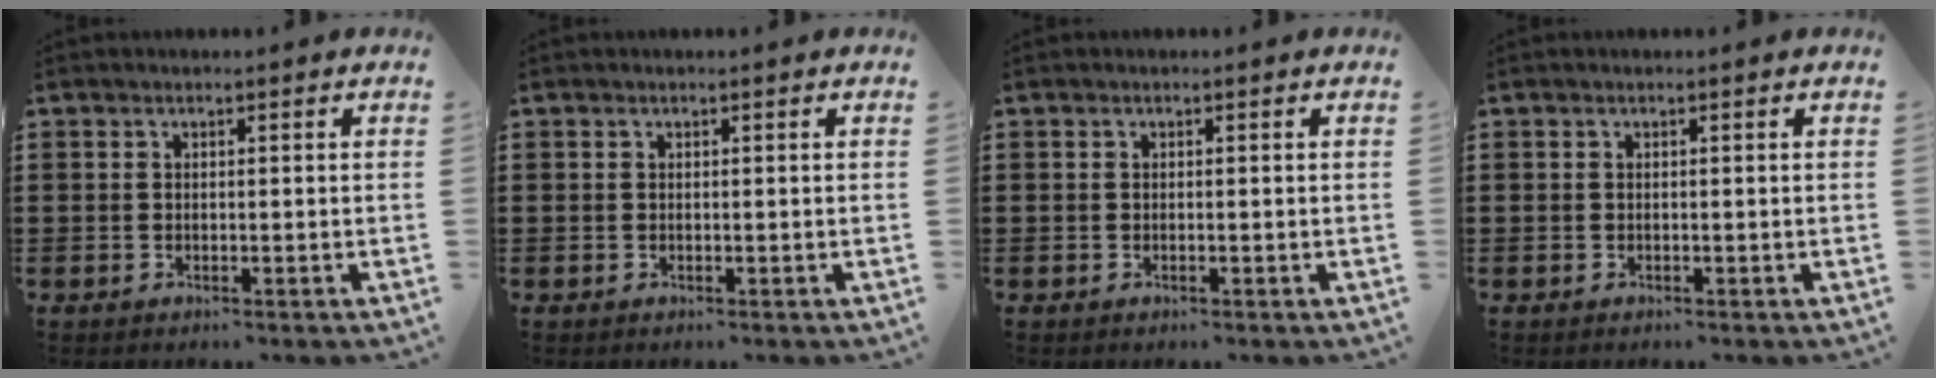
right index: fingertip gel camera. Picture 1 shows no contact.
{"total": 0.0}
{"total": 0.0}
{"total": 0.0}